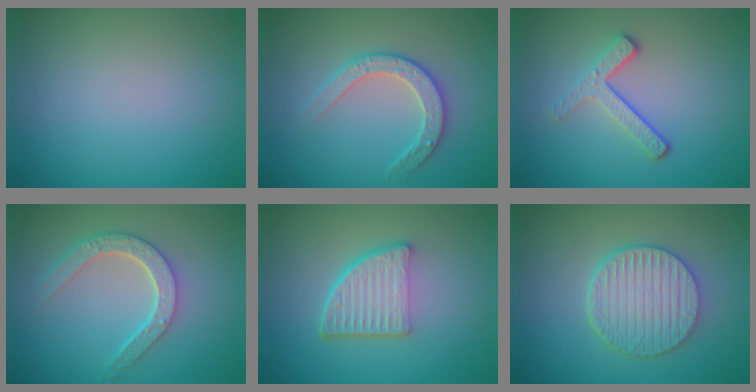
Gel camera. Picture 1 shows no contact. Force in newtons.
{"total": 2.9, "press": 2.8, "slide": 0.8}
{"total": 3.0, "press": 2.2, "slide": 2.1}
{"total": 4.3, "press": 3.4, "slide": 2.6}
{"total": 5.6, "press": 3.8, "slide": 4.1}
{"total": 5.6, "press": 4.5, "slide": 3.2}